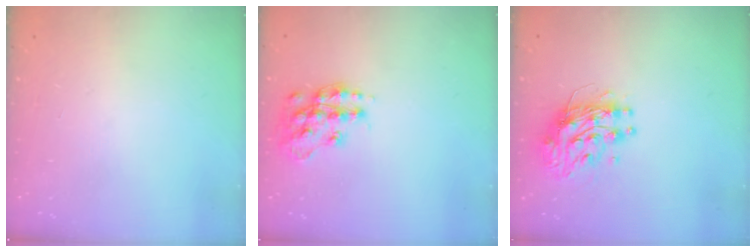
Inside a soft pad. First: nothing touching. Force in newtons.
{"total": 14.6, "press": 14.6, "slide": 0.8}
{"total": 10.2, "press": 10.2, "slide": 0.8}